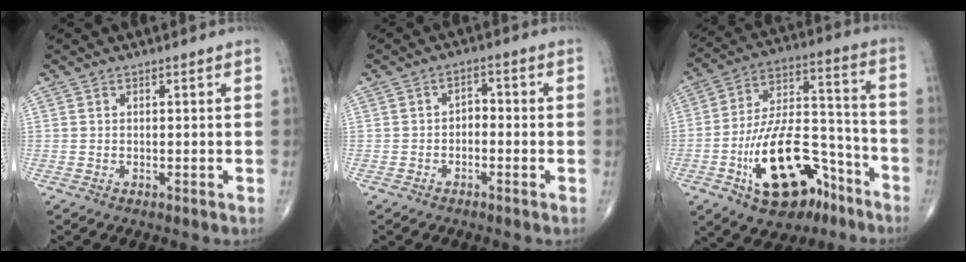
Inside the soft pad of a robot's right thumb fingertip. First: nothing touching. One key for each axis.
{"total": 2.7, "fx": -0.9, "fy": 1.8, "fz": 1.8, "tx": -0.015, "ty": 0.023, "tz": -0.024}
{"total": 20.8, "fx": -10.3, "fy": 10.8, "fz": 14.4, "tx": -0.220, "ty": 0.088, "tz": -0.160}